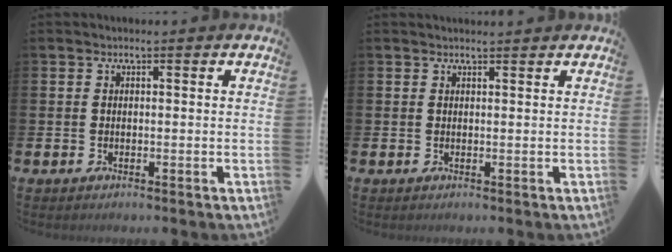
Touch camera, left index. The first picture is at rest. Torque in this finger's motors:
{"motor_torque": [-0.13, -1.35, 0.02, 0.00]}